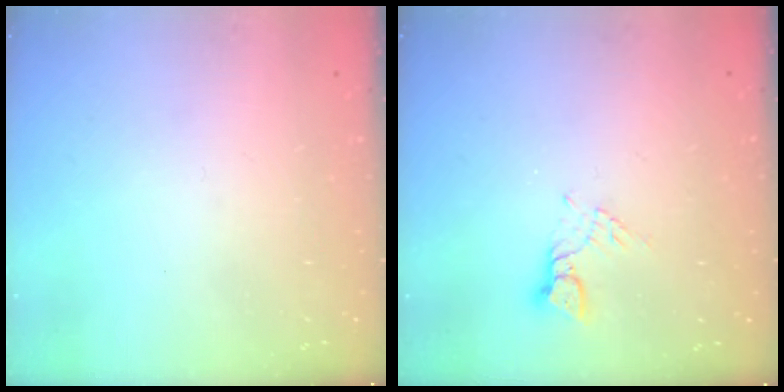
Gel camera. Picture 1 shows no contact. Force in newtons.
{"total": 2.6, "press": 2.6, "slide": 0.3}